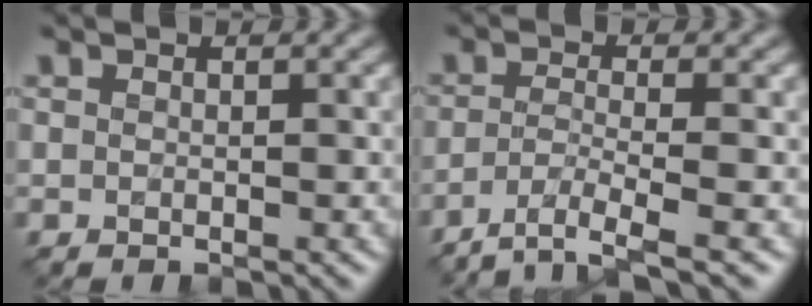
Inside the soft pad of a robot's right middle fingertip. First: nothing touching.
{"total": 3.9, "force": [-2.7, 0.7, 2.7], "torque": [-0.048, -0.006, -0.059]}